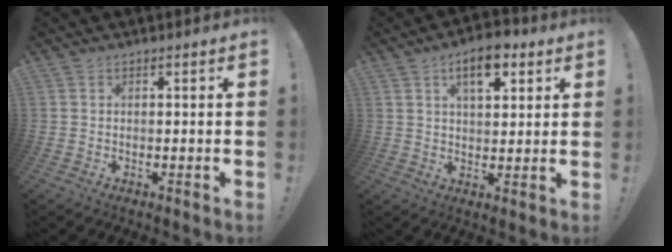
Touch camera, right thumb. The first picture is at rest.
{"total": 9.1, "force": [4.8, 4.4, 6.3], "torque": [-0.086, -0.012, 0.081]}